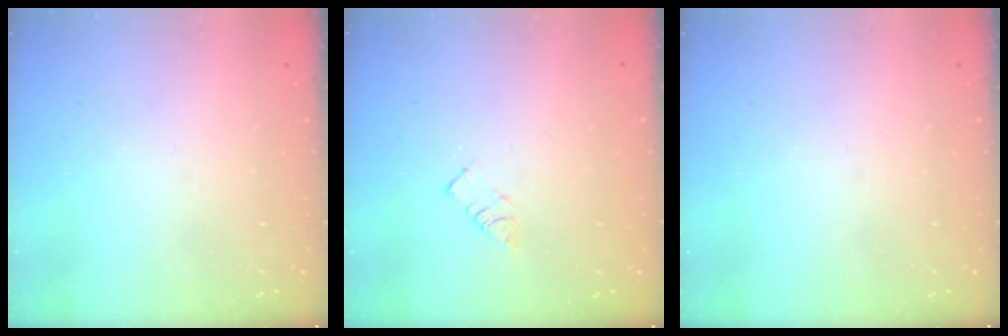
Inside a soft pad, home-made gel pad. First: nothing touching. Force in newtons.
{"total": 3.7, "press": 3.7, "slide": 0.2}
{"total": 0.0}